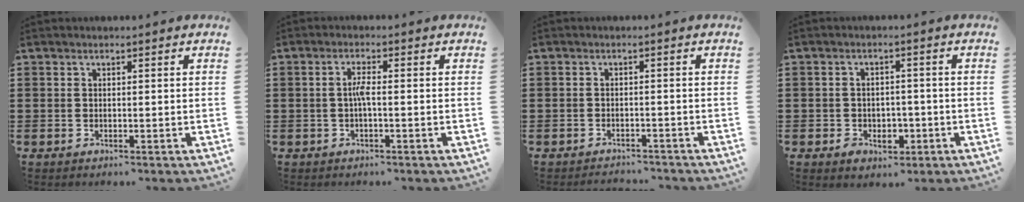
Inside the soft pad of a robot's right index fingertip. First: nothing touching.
{"total": 2.4, "force": [-0.5, 0.3, 2.4], "torque": [-0.053, -0.001, -0.013]}
{"total": 1.9, "force": [-1.8, 0.4, -0.3], "torque": [-0.001, 0.004, -0.043]}
{"total": 2.9, "force": [-1.3, 2.3, 1.2], "torque": [-0.028, 0.002, -0.029]}